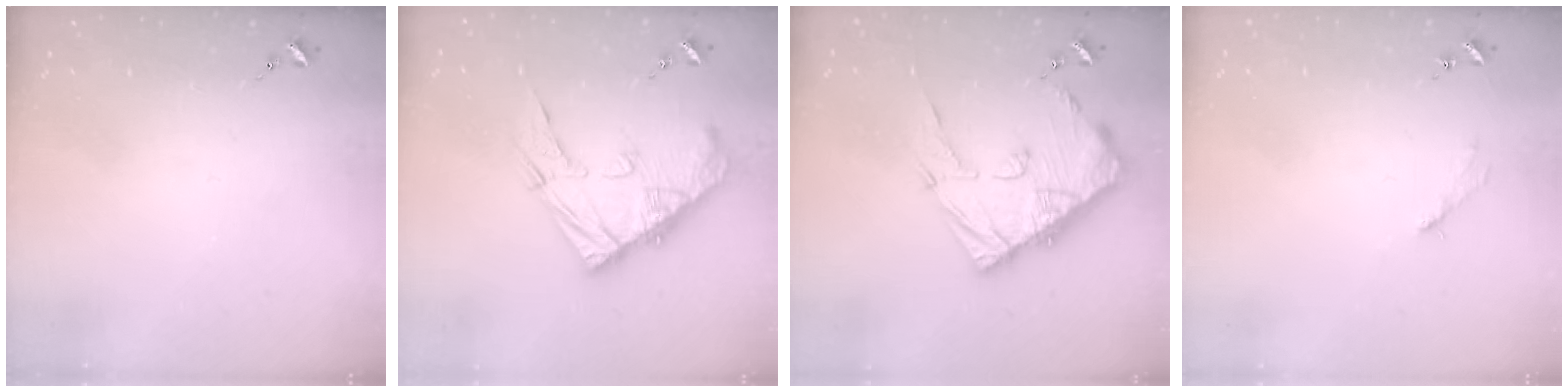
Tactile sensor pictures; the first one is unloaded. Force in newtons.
{"total": 15.6, "press": 15.5, "slide": 1.4}
{"total": 18.5, "press": 18.5, "slide": 1.8}
{"total": 2.6, "press": 2.6, "slide": 0.3}